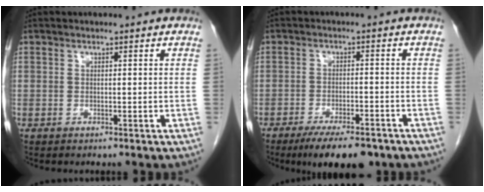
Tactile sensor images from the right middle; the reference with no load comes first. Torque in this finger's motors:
{"motor_torque": [1.18, -0.96, 0.43, 0.10]}